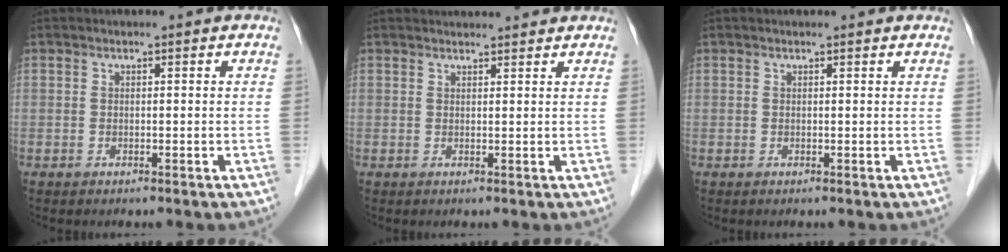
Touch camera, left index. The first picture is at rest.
{"total": 4.9, "force": [4.9, 0.5, 0.8], "torque": [-0.011, 0.027, 0.058]}
{"total": 1.3, "force": [1.2, 0.1, 0.3], "torque": [-0.011, 0.007, 0.015]}